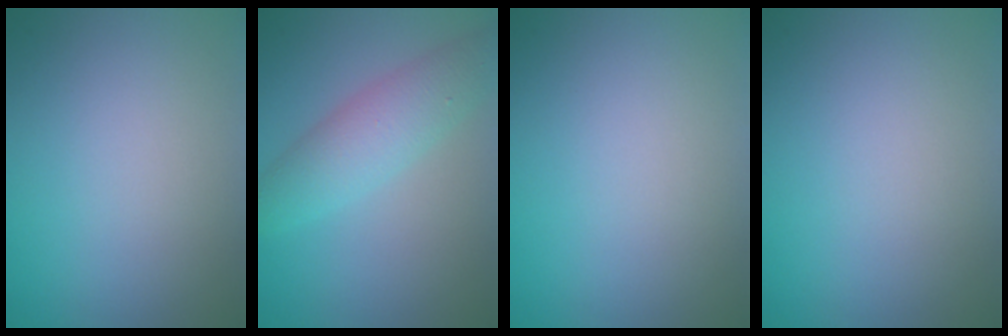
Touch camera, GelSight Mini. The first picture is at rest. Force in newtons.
{"total": 4.2, "press": 4.2, "slide": 0.1}
{"total": 0.0}
{"total": 0.0}